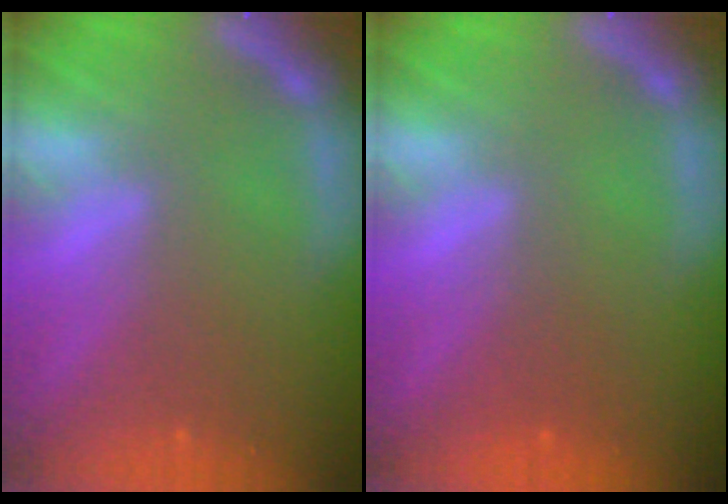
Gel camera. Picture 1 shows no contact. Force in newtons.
{"total": 1.0}